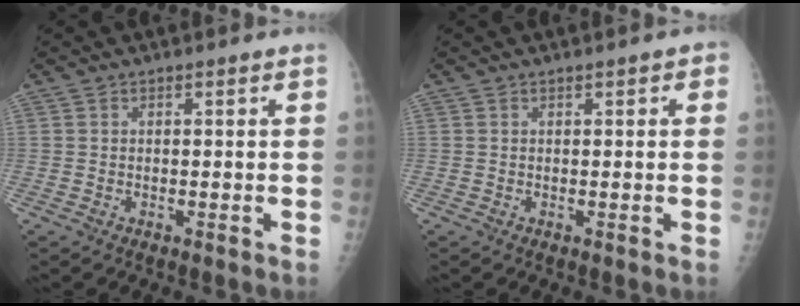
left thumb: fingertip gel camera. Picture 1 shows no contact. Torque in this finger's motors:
{"motor_torque": [-0.28, 0.10, 0.04, 0.11, 0.04]}